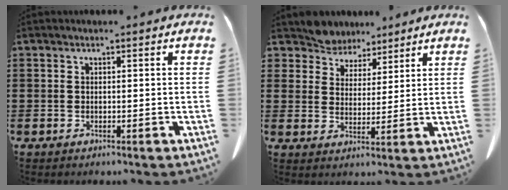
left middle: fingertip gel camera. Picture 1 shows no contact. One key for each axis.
{"total": 5.5, "fx": 5.1, "fy": 2.1, "fz": -0.1, "tx": -0.029, "ty": -0.024, "tz": 0.096}